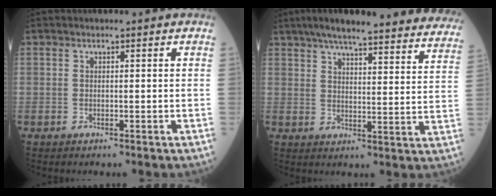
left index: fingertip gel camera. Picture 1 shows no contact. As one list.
[{"total": 29.2, "force": [25.9, 4.0, 13.0], "torque": [-0.186, -0.032, 0.310]}]